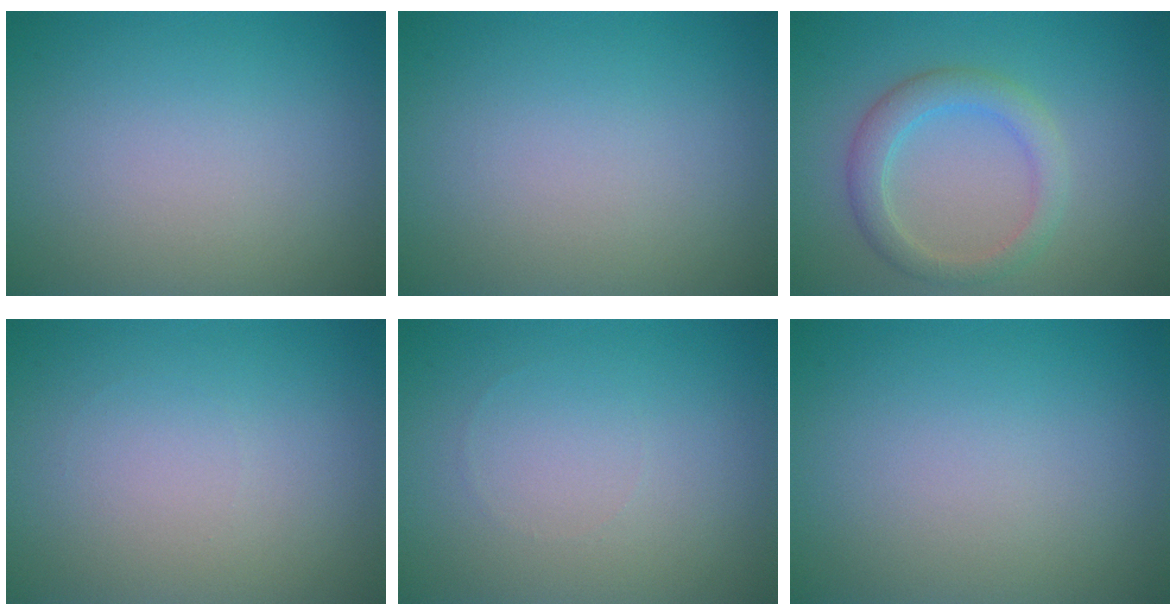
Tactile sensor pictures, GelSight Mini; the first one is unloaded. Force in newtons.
{"total": 0.0}
{"total": 3.1, "press": 3.1, "slide": 0.1}
{"total": 0.0}
{"total": 0.0}
{"total": 0.0}